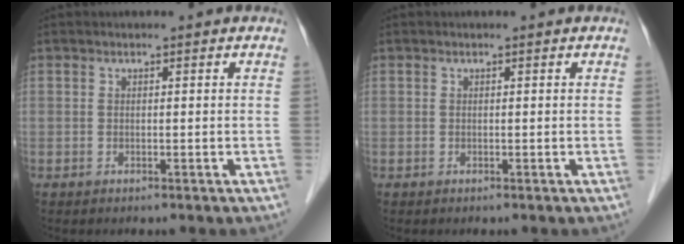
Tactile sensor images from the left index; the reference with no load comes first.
{"total": 0.0}